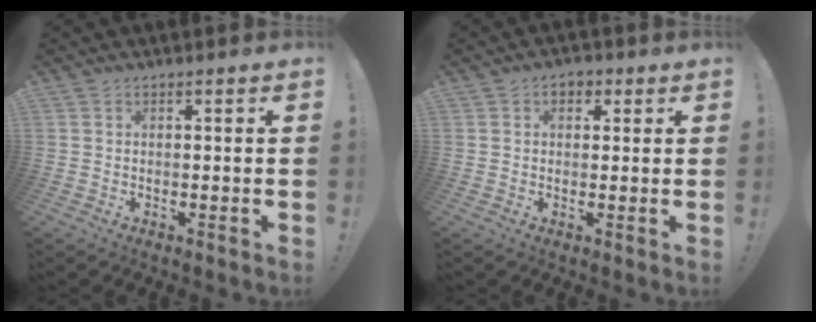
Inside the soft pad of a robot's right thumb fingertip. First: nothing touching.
{"total": 3.3, "force": [1.0, 2.5, 1.8], "torque": [-0.013, 0.002, 0.016]}